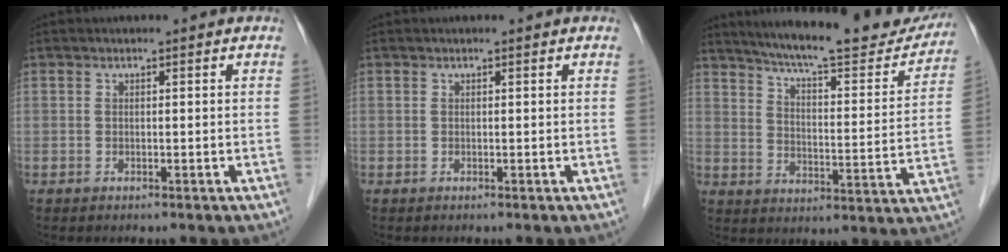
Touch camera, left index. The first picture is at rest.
{"total": 0.0}
{"total": 21.9, "force": [19.6, 2.8, 9.2], "torque": [-0.136, -0.037, 0.259]}